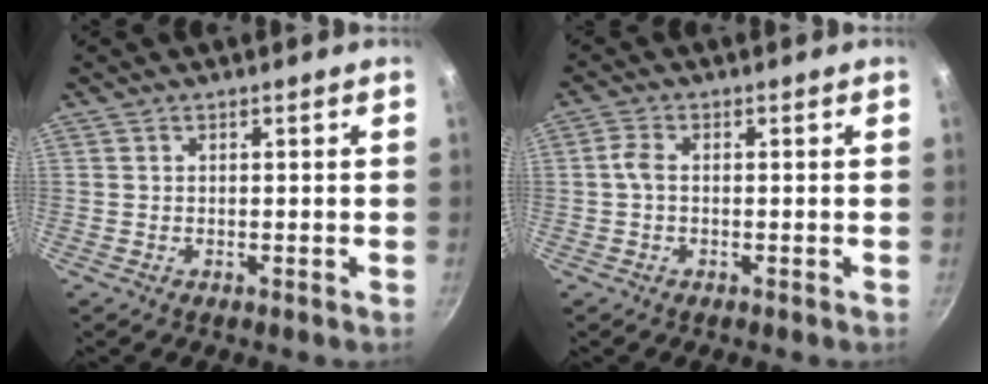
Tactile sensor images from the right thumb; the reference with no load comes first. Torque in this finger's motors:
{"motor_torque": [-0.35, -0.32, -0.11, 0.14, 0.12]}